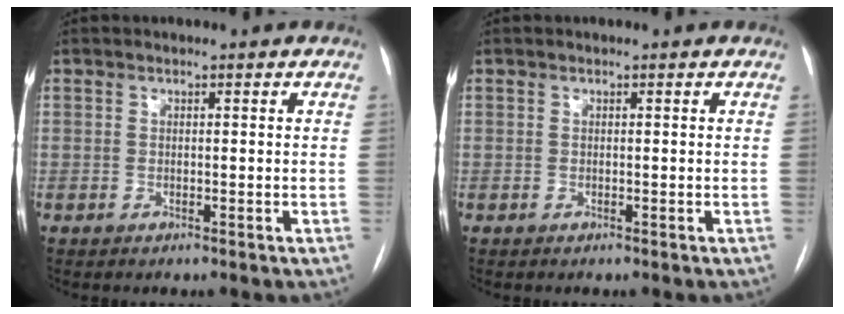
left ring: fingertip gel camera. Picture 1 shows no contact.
{"total": 0.0}